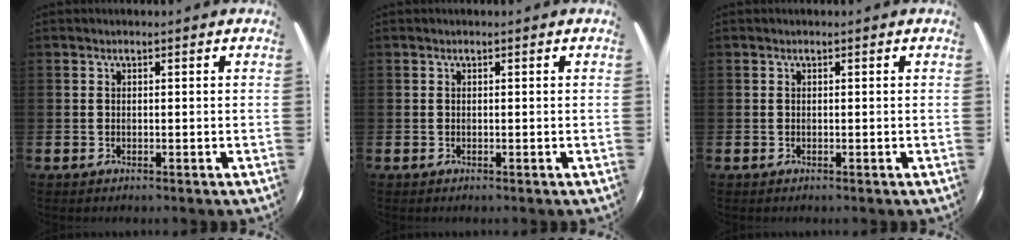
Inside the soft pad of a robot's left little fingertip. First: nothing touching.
{"total": 0.0}
{"total": 0.0}